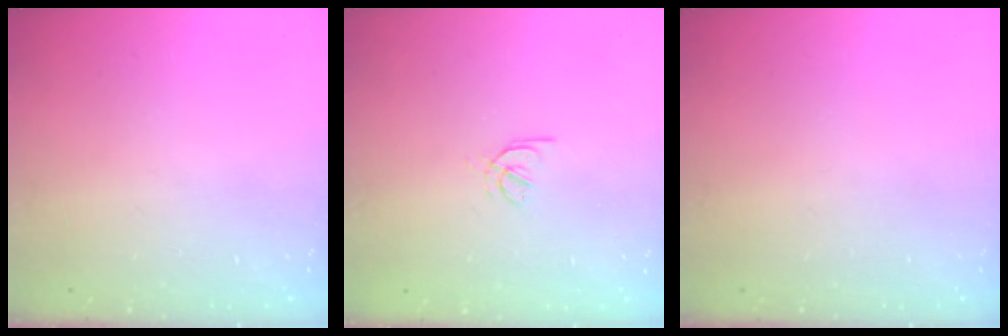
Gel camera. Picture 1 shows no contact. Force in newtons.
{"total": 2.4, "press": 2.4, "slide": 0.5}
{"total": 0.0}